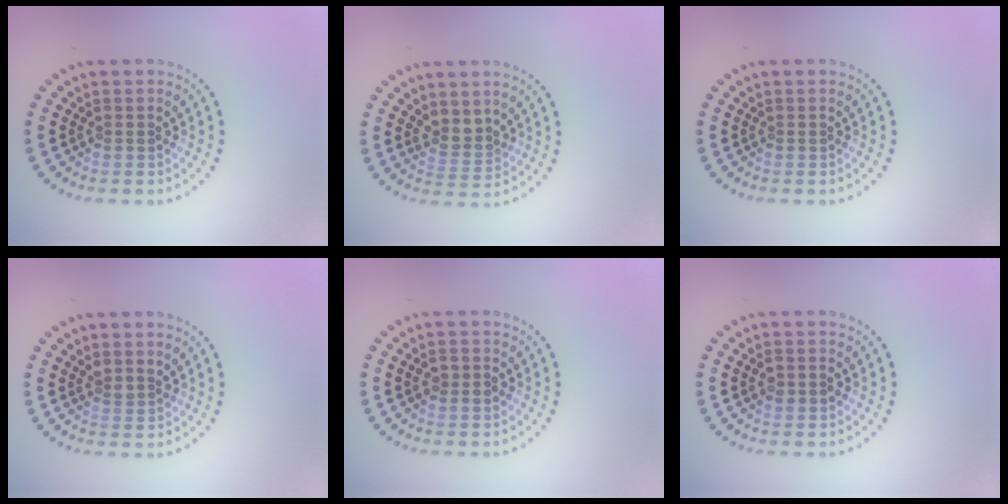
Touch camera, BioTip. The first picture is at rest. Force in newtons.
{"total": 2.3, "press": 2.0, "slide": 1.3}
{"total": 0.0}
{"total": 1.5, "press": 1.1, "slide": 0.9}
{"total": 1.5, "press": 1.5, "slide": 0.1}
{"total": 1.5, "press": 1.5, "slide": 0.2}